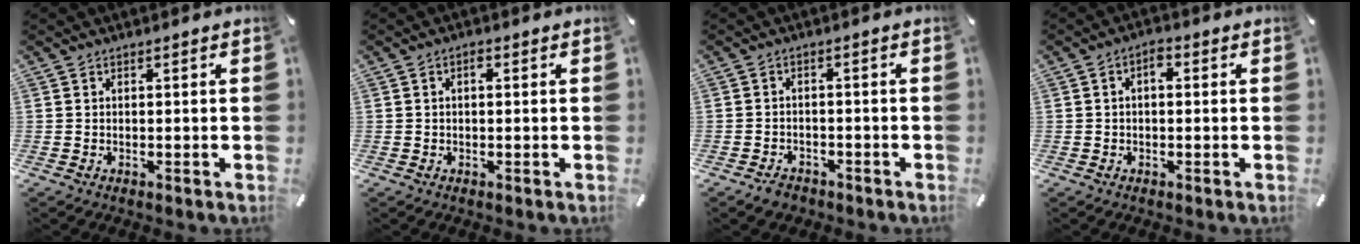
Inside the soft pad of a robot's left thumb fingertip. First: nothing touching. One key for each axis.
{"total": 1.3, "fx": 0.0, "fy": 0.7, "fz": 1.2, "tx": -0.023, "ty": 0.005, "tz": -0.001}
{"total": 2.7, "fx": -2.1, "fy": 1.5, "fz": 0.6, "tx": -0.009, "ty": 0.013, "tz": -0.043}
{"total": 2.7, "fx": 0.0, "fy": 1.5, "fz": 2.3, "tx": -0.046, "ty": 0.011, "tz": -0.003}